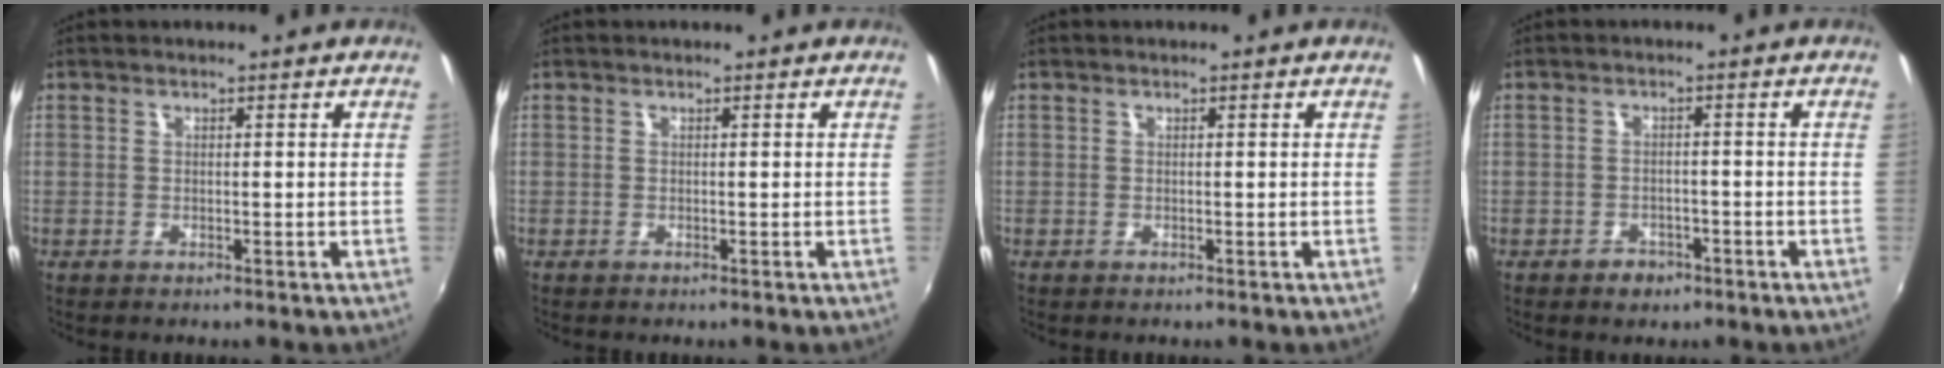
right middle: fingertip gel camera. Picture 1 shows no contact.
{"total": 0.0}
{"total": 0.0}
{"total": 3.2, "force": [-2.1, 2.3, 0.7], "torque": [-0.023, 0.005, -0.027]}